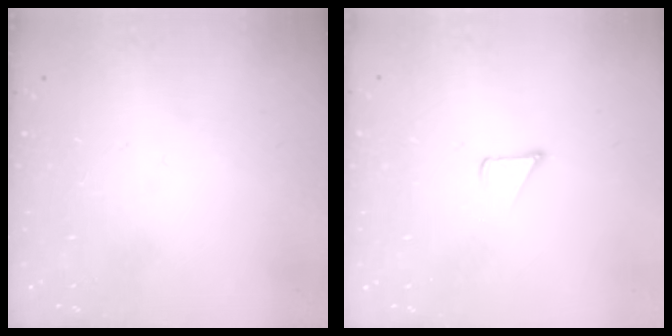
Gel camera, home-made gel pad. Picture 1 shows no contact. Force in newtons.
{"total": 1.7, "press": 1.7, "slide": 0.1}